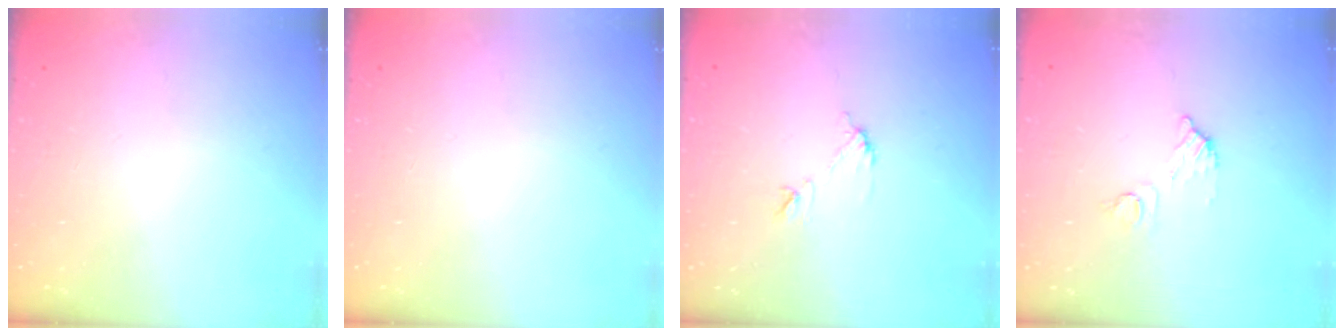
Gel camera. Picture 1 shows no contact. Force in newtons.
{"total": 0.0}
{"total": 7.2, "press": 7.2, "slide": 0.3}
{"total": 5.0, "press": 5.0, "slide": 0.3}